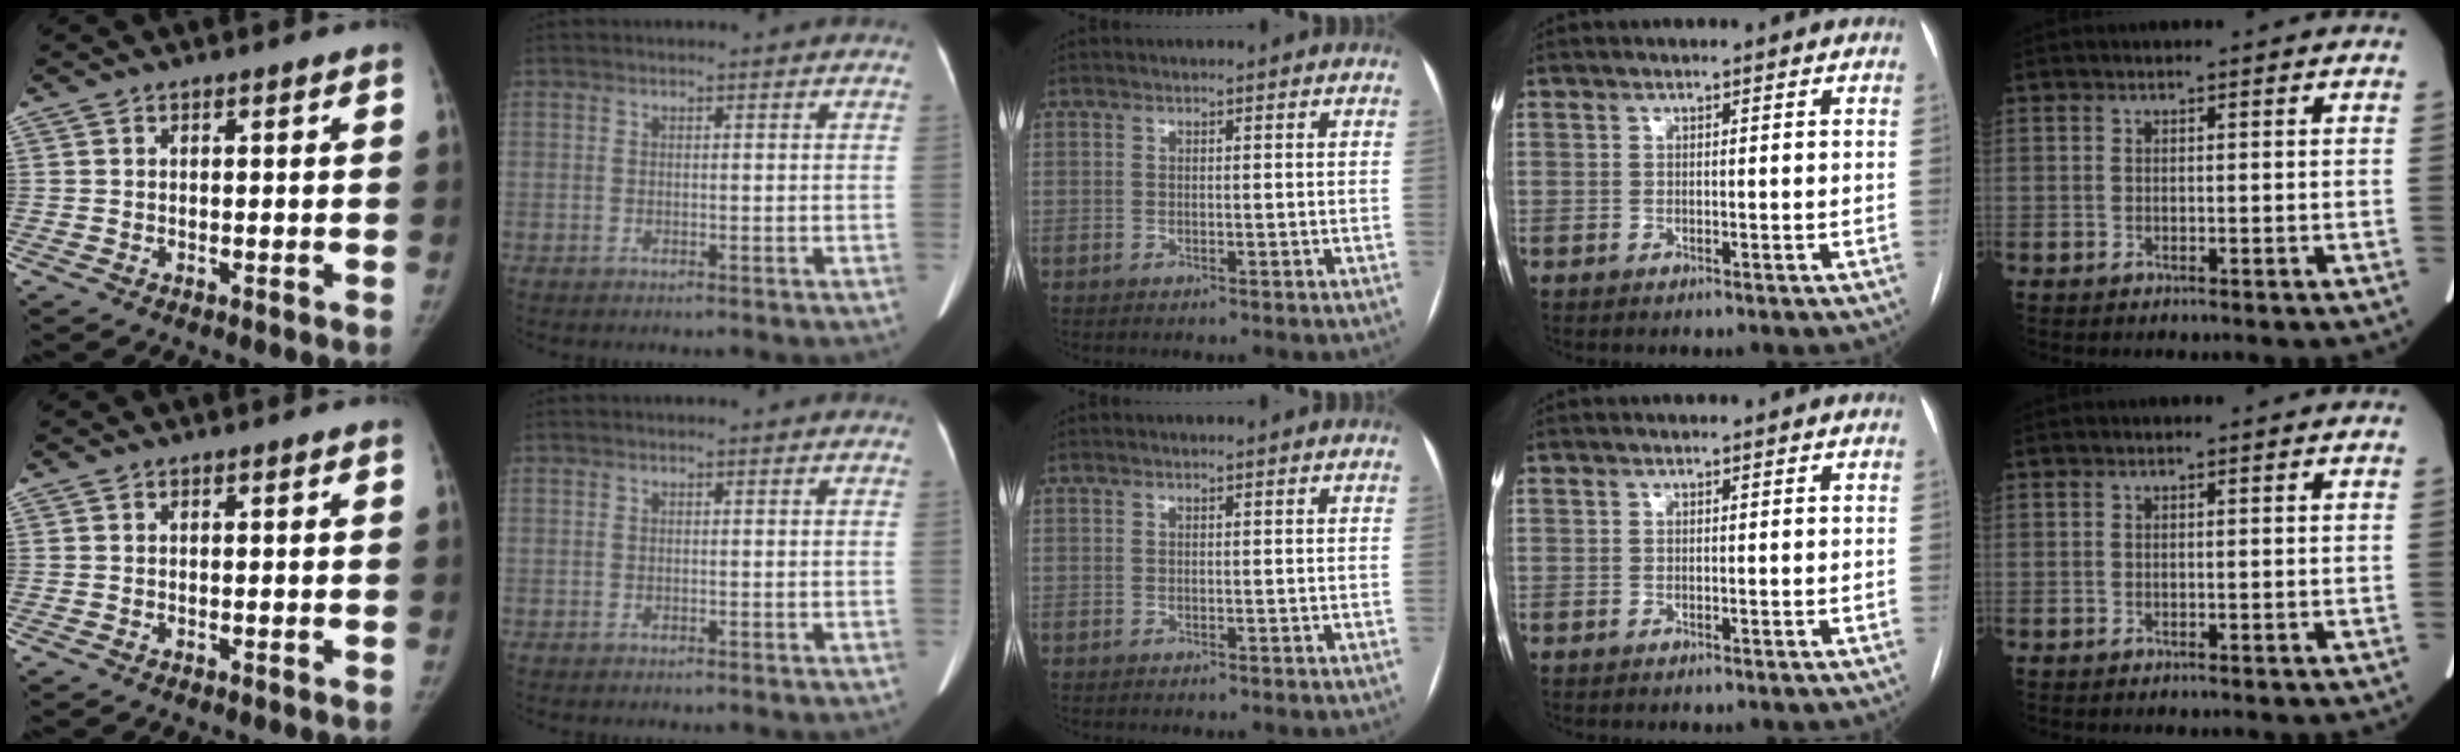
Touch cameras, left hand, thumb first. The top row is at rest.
{}